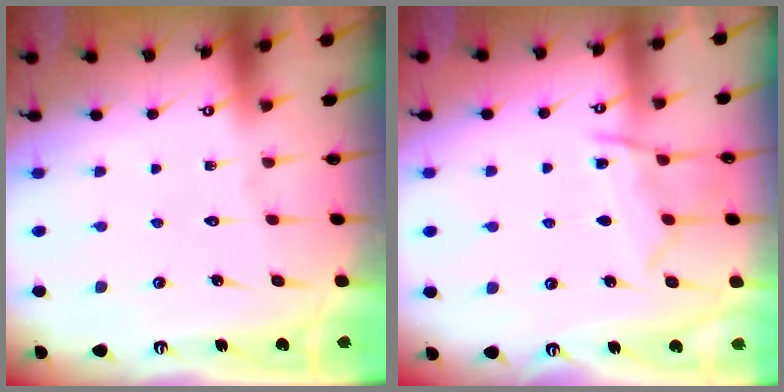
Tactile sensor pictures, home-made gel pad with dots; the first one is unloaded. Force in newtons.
{"total": 9.7, "press": 9.6, "slide": 1.0}